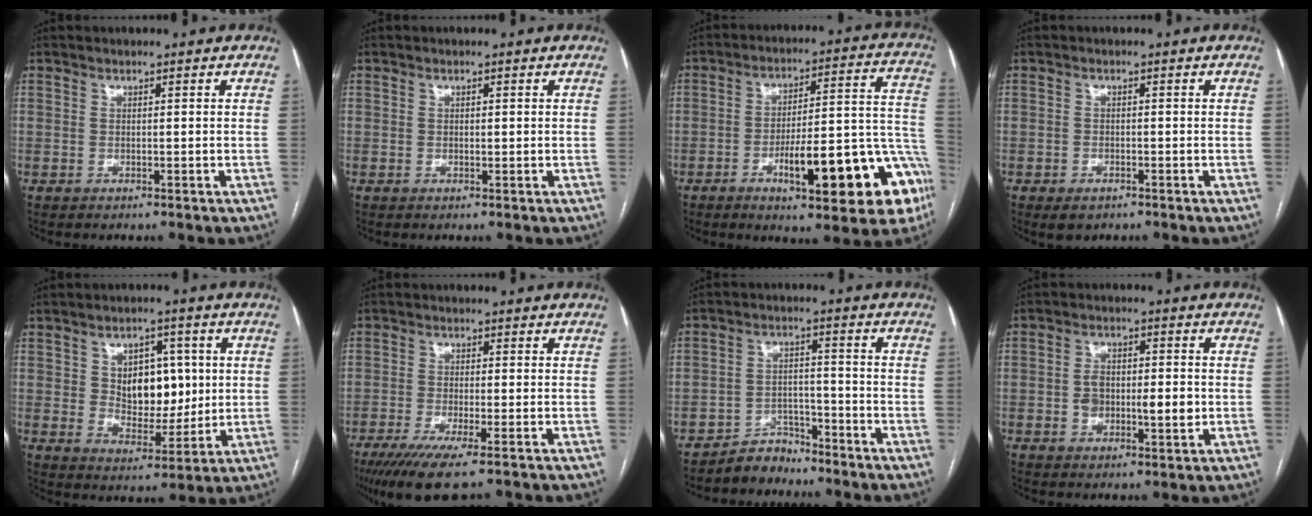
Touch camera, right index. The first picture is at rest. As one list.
[{"total": 0.5, "force": [0.0, 0.2, 0.5], "torque": [-0.009, -0.001, 0.002]}, {"total": 20.5, "force": [-8.8, 4.6, 17.9], "torque": [-0.156, 0.040, -0.112]}, {"total": 2.2, "force": [-1.4, 1.3, 1.1], "torque": [-0.021, -0.003, -0.012]}, {"total": 9.6, "force": [1.8, 5.9, 7.3], "torque": [-0.113, 0.007, 0.040]}, {"total": 7.7, "force": [-4.9, 0.6, 5.9], "torque": [-0.099, -0.019, -0.082]}, {"total": 4.7, "force": [-4.3, 1.8, -0.2], "torque": [0.009, 0.007, -0.076]}, {"total": 6.8, "force": [-0.8, 3.3, 5.9], "torque": [-0.098, 0.008, -0.009]}]